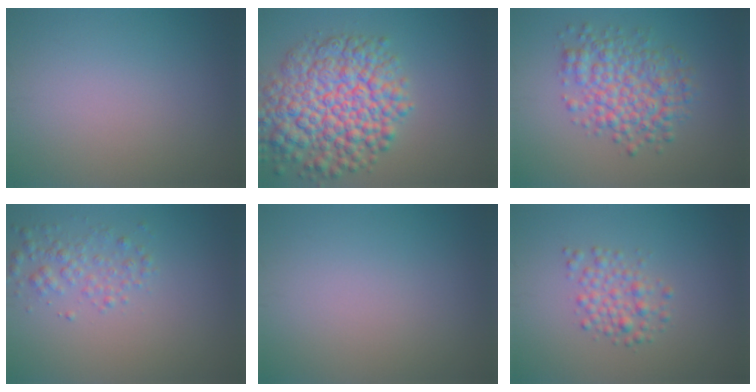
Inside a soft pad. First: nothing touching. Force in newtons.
{"total": 9.8, "press": 9.8, "slide": 0.3}
{"total": 5.6, "press": 5.6, "slide": 0.1}
{"total": 2.3, "press": 2.3, "slide": 0.0}
{"total": 0.0}
{"total": 2.5, "press": 2.5, "slide": 0.0}